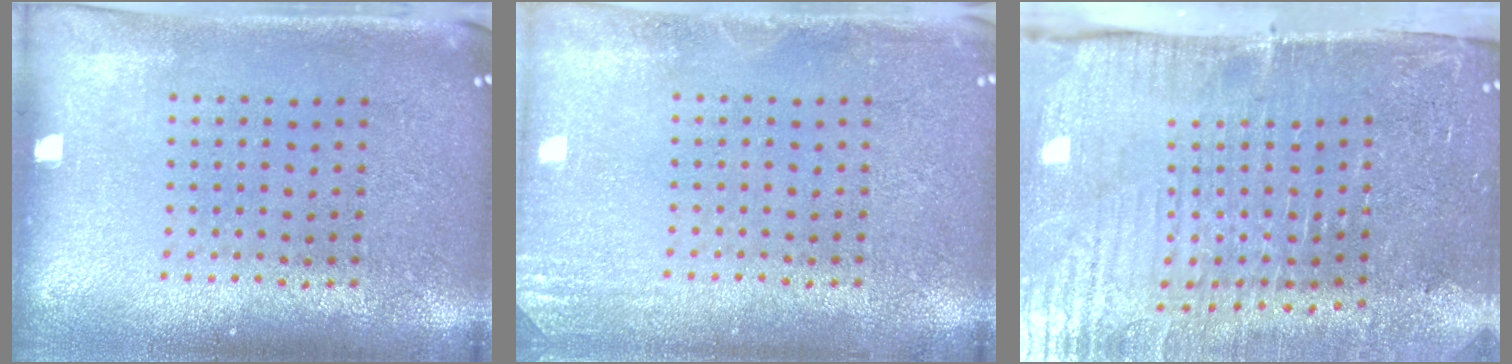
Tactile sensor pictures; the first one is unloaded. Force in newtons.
{"total": 1.6, "press": 1.6, "slide": 0.3}
{"total": 5.3, "press": 4.4, "slide": 2.9}